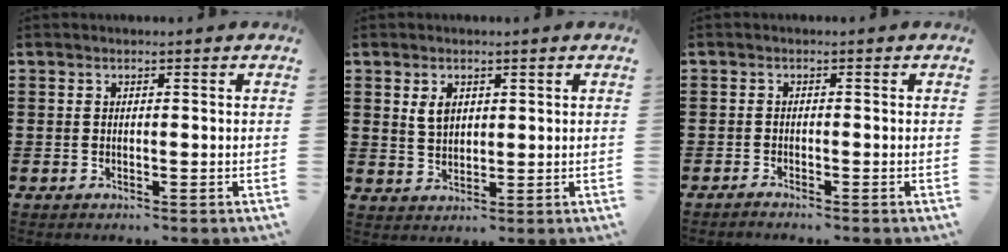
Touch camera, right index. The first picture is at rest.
{"total": 3.0, "force": [1.3, 1.9, 1.9], "torque": [-0.044, 0.008, 0.023]}
{"total": 0.8, "force": [-0.8, -0.1, 0.0], "torque": [-0.002, 0.003, -0.016]}